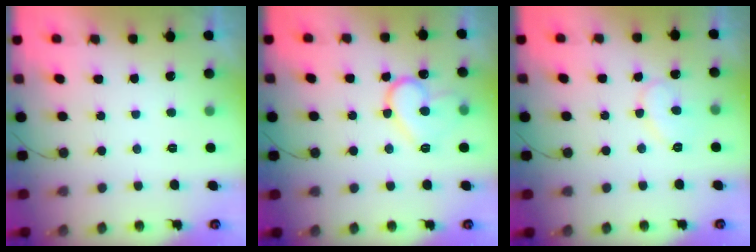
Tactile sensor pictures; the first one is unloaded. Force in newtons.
{"total": 13.7, "press": 13.7, "slide": 0.9}
{"total": 8.2, "press": 8.2, "slide": 0.4}